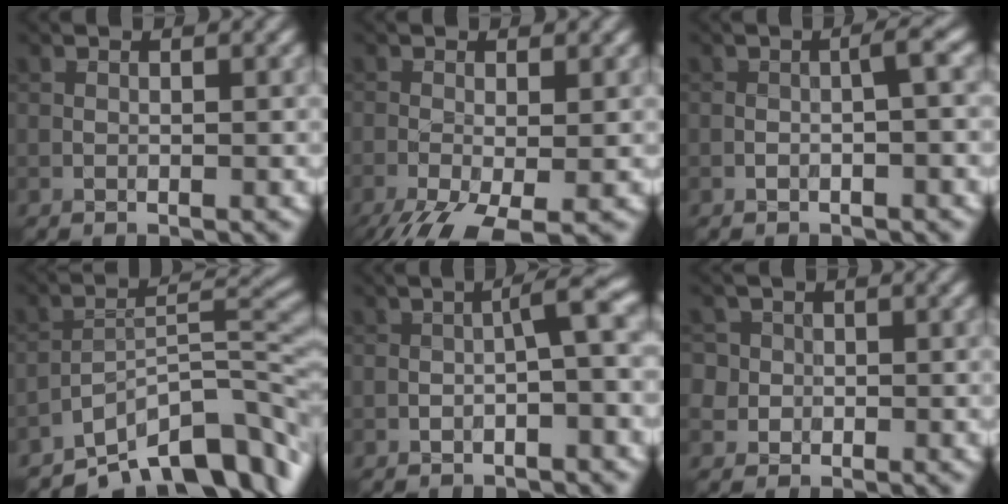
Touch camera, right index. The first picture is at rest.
{"total": 6.7, "force": [-3.7, 2.3, 5.1], "torque": [-0.107, -0.022, -0.064]}
{"total": 1.3, "force": [-0.7, 0.2, 1.1], "torque": [-0.019, 0.007, -0.011]}
{"total": 10.2, "force": [-7.8, 3.3, 5.6], "torque": [-0.064, 0.008, -0.146]}
{"total": 2.3, "force": [-0.7, 0.3, 2.2], "torque": [-0.034, 0.014, -0.013]}
{"total": 4.2, "force": [0.7, 4.0, 1.2], "torque": [-0.007, 0.028, -0.003]}